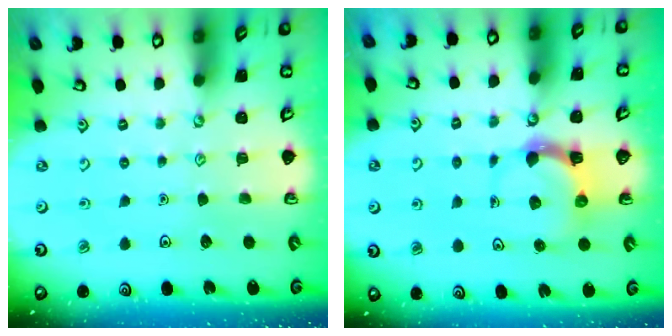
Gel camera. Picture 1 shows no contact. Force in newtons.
{"total": 4.8, "press": 4.8, "slide": 0.6}